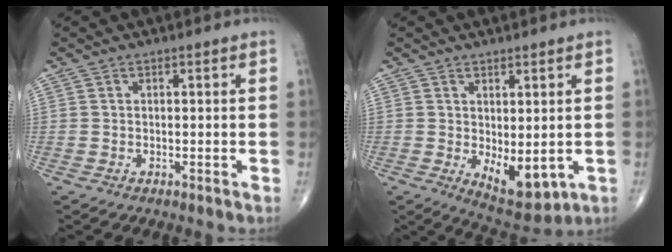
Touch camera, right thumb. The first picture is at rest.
{"total": 8.0, "force": [-1.0, 3.7, 7.0], "torque": [-0.082, -0.014, 0.003]}